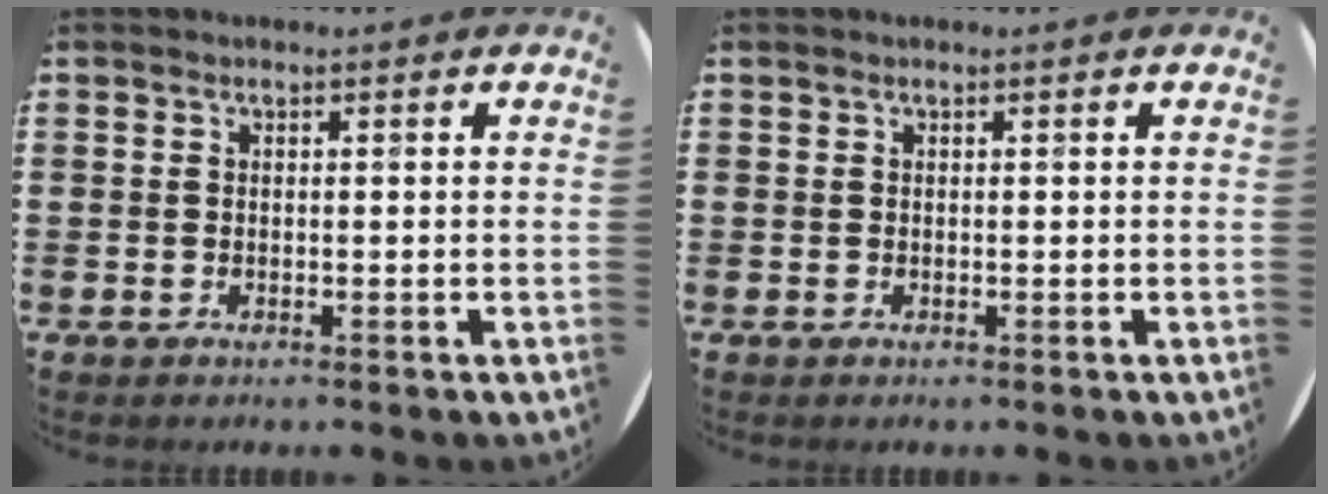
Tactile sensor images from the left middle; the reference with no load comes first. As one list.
[{"total": 0.0}]